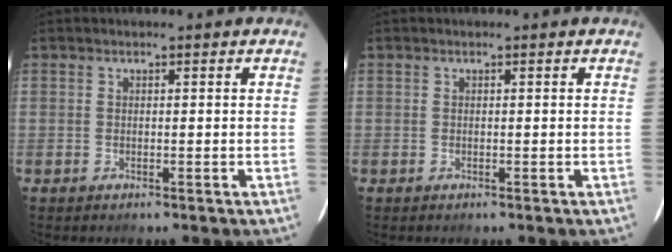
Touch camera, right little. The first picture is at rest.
{"total": 0.0}